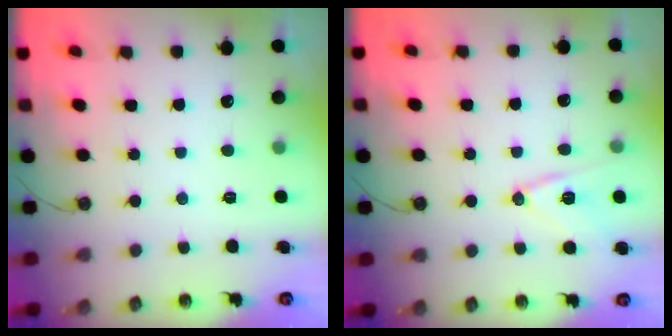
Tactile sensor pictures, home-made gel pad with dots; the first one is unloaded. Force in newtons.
{"total": 11.7, "press": 11.3, "slide": 2.7}